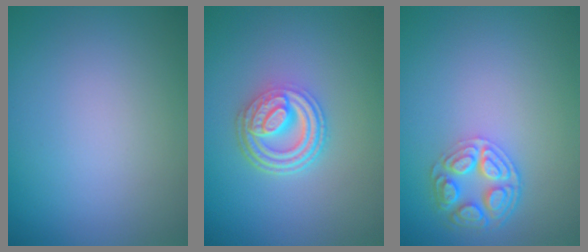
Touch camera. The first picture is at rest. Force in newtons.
{"total": 4.9, "press": 3.7, "slide": 3.1}
{"total": 4.2, "press": 3.5, "slide": 2.3}